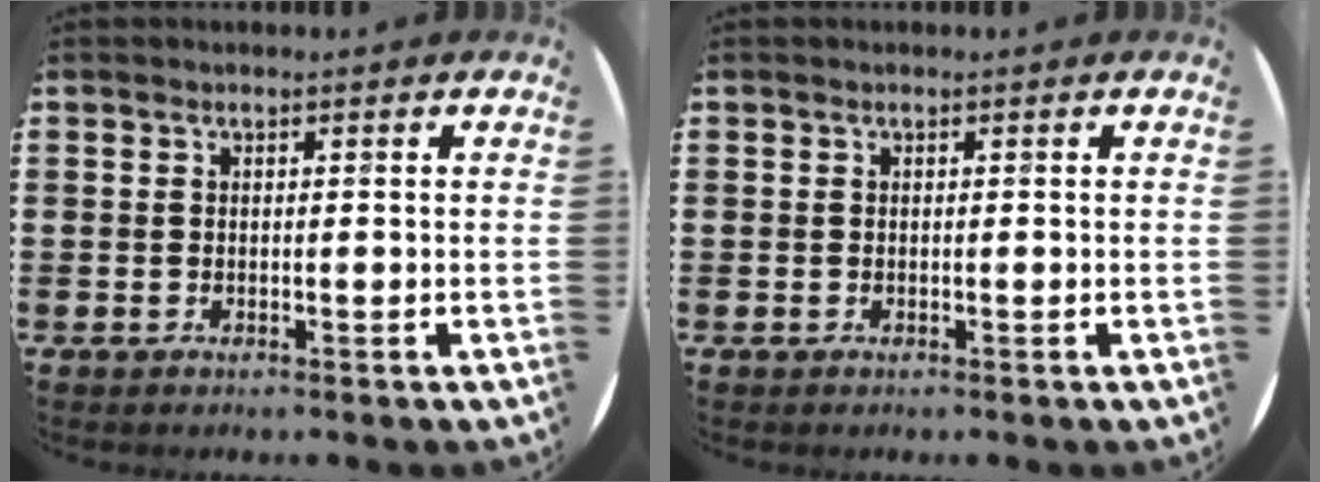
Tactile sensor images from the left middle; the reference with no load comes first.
{"total": 0.0}